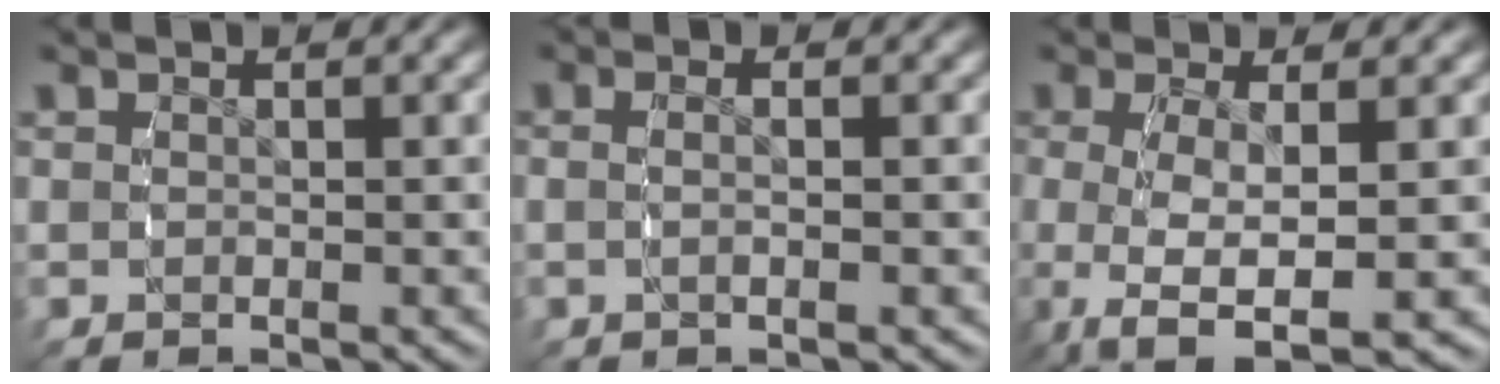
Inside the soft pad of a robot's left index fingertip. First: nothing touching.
{"total": 1.6, "force": [-0.4, -0.1, 1.5], "torque": [-0.033, -0.004, -0.006]}
{"total": 8.4, "force": [-3.7, 4.5, 6.0], "torque": [-0.160, -0.059, -0.026]}